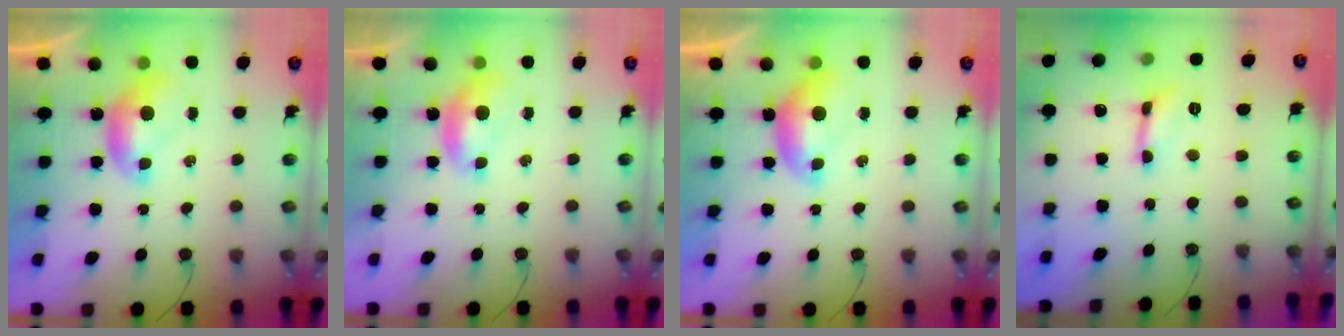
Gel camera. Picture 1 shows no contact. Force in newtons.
{"total": 1.1, "press": 0.8, "slide": 0.8}
{"total": 0.6, "press": 0.5, "slide": 0.3}
{"total": 0.0}